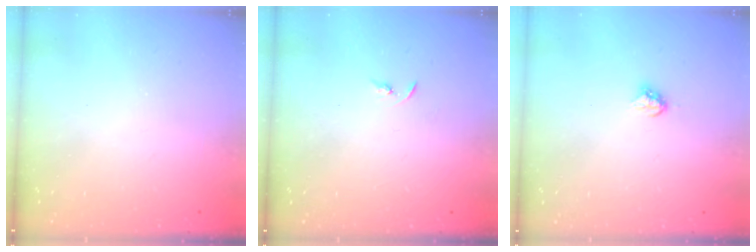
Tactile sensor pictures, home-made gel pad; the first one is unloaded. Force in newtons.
{"total": 3.3, "press": 3.2, "slide": 0.4}
{"total": 3.7, "press": 3.6, "slide": 0.5}